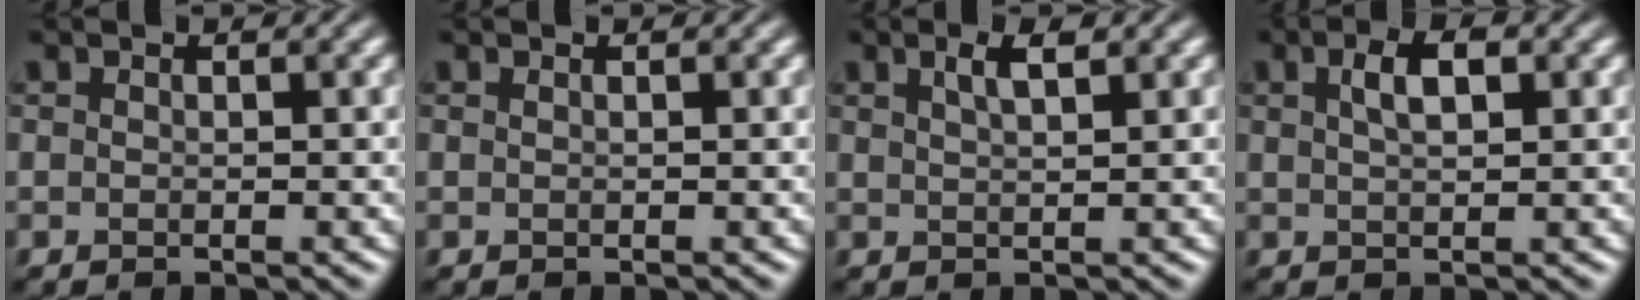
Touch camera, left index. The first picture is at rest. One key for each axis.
{"total": 0.0}
{"total": 2.0, "fx": 1.1, "fy": 0.5, "fz": 1.5, "tx": -0.023, "ty": 0.005, "tz": 0.019}
{"total": 2.6, "fx": 0.9, "fy": 1.0, "fz": 2.2, "tx": -0.039, "ty": 0.006, "tz": 0.017}